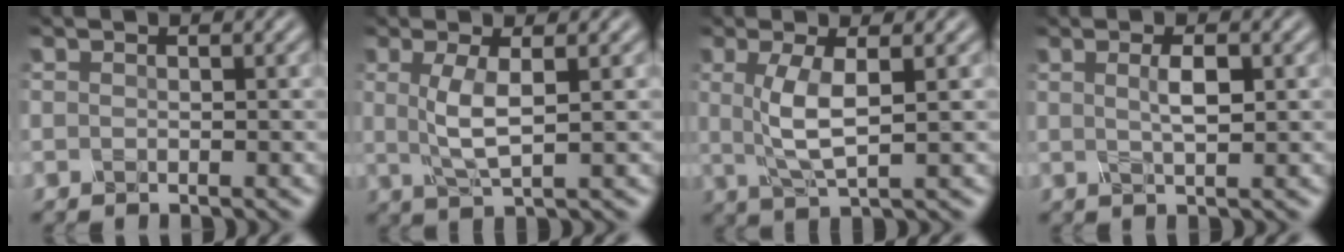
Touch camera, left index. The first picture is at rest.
{"total": 3.4, "force": [0.7, 0.7, 3.2], "torque": [-0.071, -0.003, 0.015]}
{"total": 4.2, "force": [0.7, 1.0, 4.0], "torque": [-0.084, -0.002, 0.017]}
{"total": 2.3, "force": [0.6, 0.5, 2.2], "torque": [-0.040, 0.003, 0.010]}